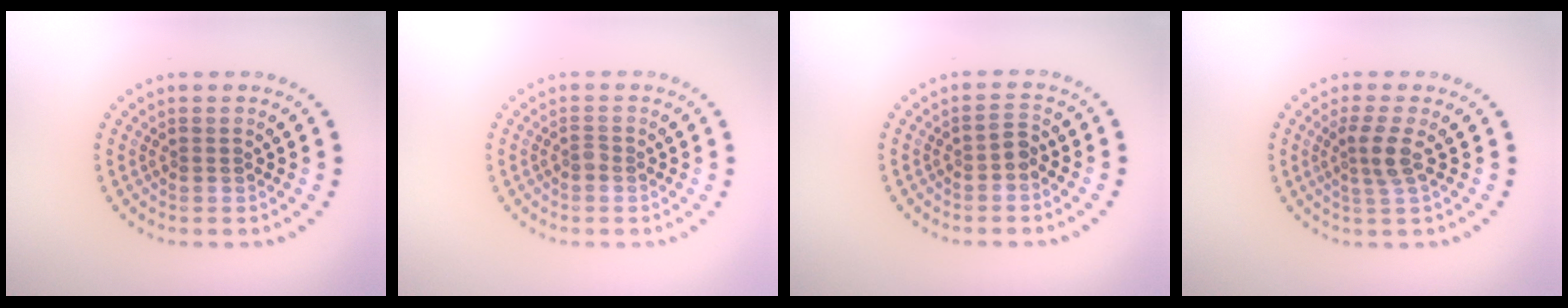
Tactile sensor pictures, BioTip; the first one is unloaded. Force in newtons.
{"total": 0.6, "press": 0.5, "slide": 0.3}
{"total": 1.1, "press": 1.0, "slide": 0.5}
{"total": 2.3, "press": 1.7, "slide": 1.5}